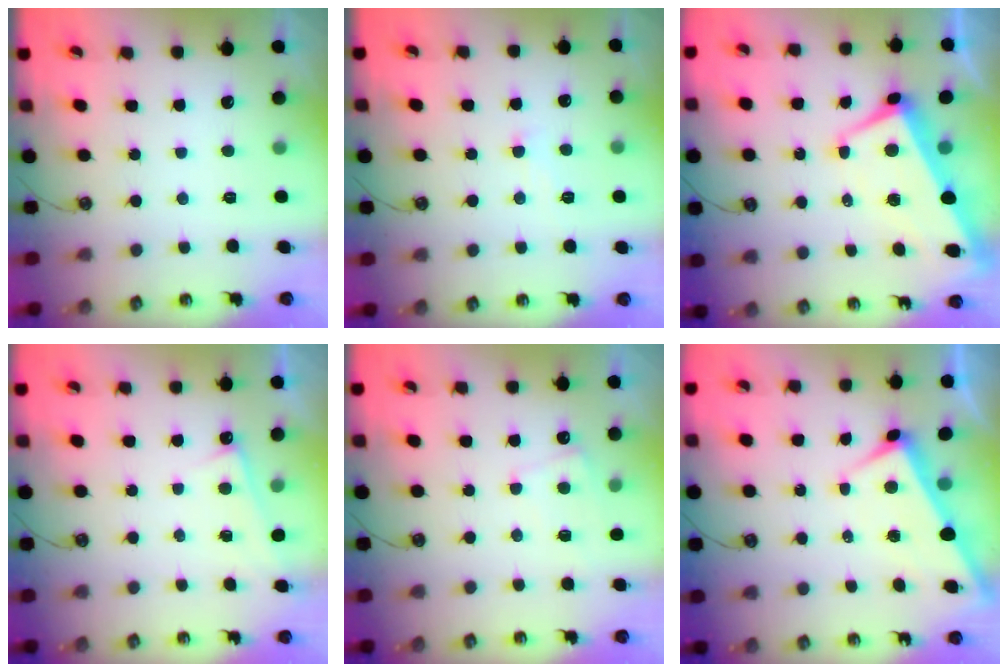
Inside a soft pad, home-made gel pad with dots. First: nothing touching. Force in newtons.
{"total": 0.8, "press": 0.6, "slide": 0.5}
{"total": 1.7, "press": 1.0, "slide": 1.3}
{"total": 2.5, "press": 2.5, "slide": 0.3}
{"total": 4.0, "press": 4.0, "slide": 0.5}
{"total": 2.8, "press": 2.7, "slide": 0.6}